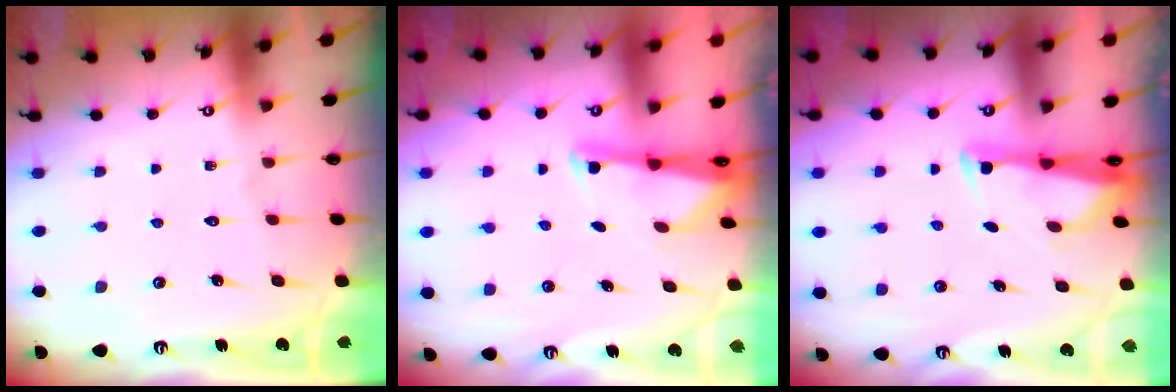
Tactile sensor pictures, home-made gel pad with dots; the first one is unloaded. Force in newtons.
{"total": 2.0, "press": 2.0, "slide": 0.4}
{"total": 2.7, "press": 2.6, "slide": 0.8}